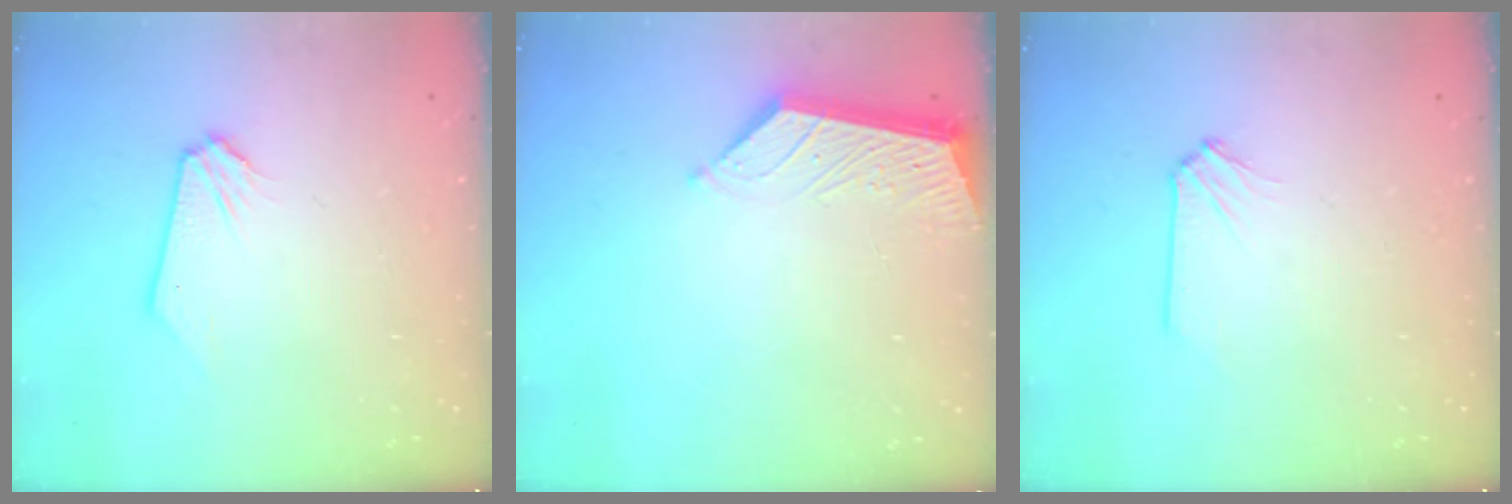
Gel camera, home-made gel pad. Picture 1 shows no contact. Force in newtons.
{"total": 5.2, "press": 5.2, "slide": 0.2}
{"total": 0.0}